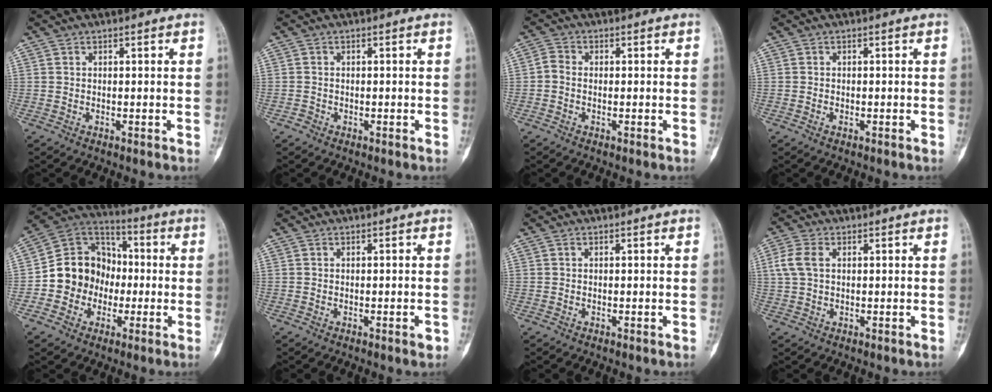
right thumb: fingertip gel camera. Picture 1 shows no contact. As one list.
[{"total": 0.7, "force": [-0.4, 0.5, 0.0], "torque": [0.003, 0.002, -0.015]}, {"total": 2.2, "force": [-0.4, 1.6, 1.4], "torque": [-0.022, 0.003, -0.022]}, {"total": 0.7, "force": [-0.3, 0.4, 0.4], "torque": [-0.010, 0.005, -0.005]}, {"total": 14.0, "force": [-2.3, 12.5, 5.9], "torque": [-0.052, 0.046, -0.048]}, {"total": 1.2, "force": [-0.6, 0.3, 1.0], "torque": [-0.013, -0.001, -0.007]}, {"total": 0.0}, {"total": 4.8, "force": [1.0, 3.0, 3.5], "torque": [-0.090, 0.010, 0.018]}]